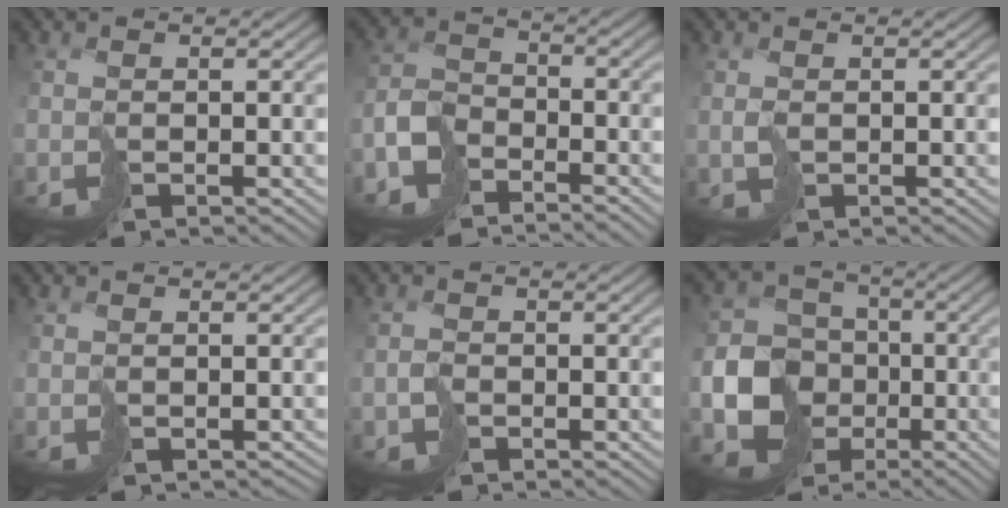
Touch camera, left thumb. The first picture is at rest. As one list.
[{"total": 5.5, "force": [-4.5, 2.7, 1.4], "torque": [-0.024, -0.001, -0.105]}, {"total": 1.2, "force": [-0.1, 1.1, 0.5], "torque": [-0.013, -0.005, 0.000]}, {"total": 0.5, "force": [-0.3, 0.4, 0.1], "torque": [-0.003, -0.005, -0.002]}, {"total": 1.7, "force": [-1.1, 1.3, 0.1], "torque": [0.002, -0.003, -0.026]}, {"total": 10.3, "force": [-3.3, 8.7, 4.2], "torque": [-0.086, -0.033, -0.073]}]